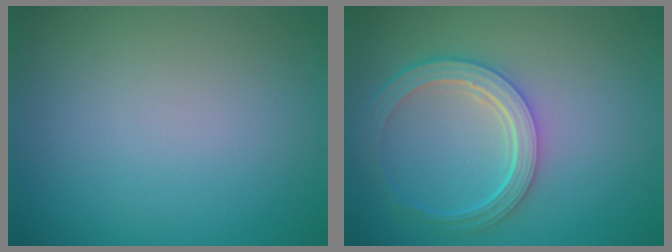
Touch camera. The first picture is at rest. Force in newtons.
{"total": 4.9, "press": 3.9, "slide": 3.0}